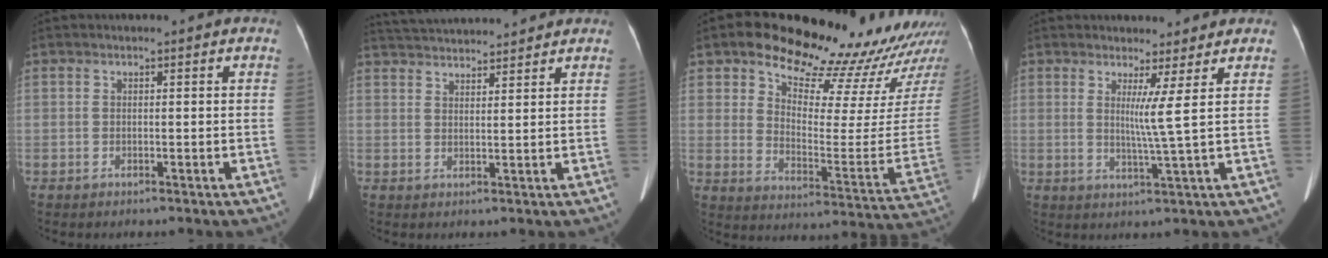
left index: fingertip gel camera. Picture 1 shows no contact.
{"total": 12.0, "force": [11.3, 1.1, 3.8], "torque": [-0.071, 0.027, 0.173]}
{"total": 21.7, "force": [20.0, 3.5, 7.6], "torque": [-0.105, -0.099, 0.254]}
{"total": 3.5, "force": [0.9, -1.5, 2.9], "torque": [-0.052, -0.022, 0.028]}